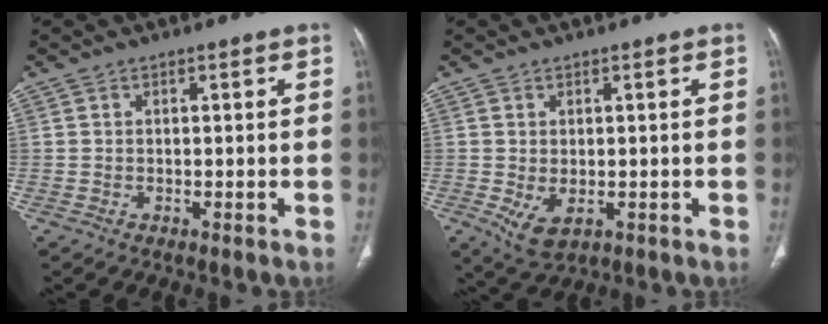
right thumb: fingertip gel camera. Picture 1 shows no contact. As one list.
[{"total": 4.8, "force": [-1.0, 2.8, 3.7], "torque": [-0.069, -0.009, -0.003]}]